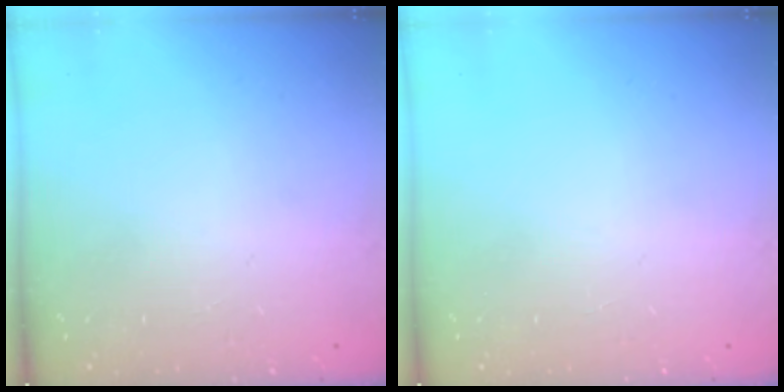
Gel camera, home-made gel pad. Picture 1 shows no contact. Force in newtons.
{"total": 0.0}